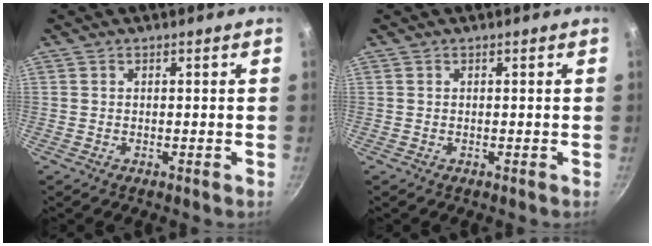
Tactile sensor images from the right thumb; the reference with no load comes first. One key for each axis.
{"total": 0.0}